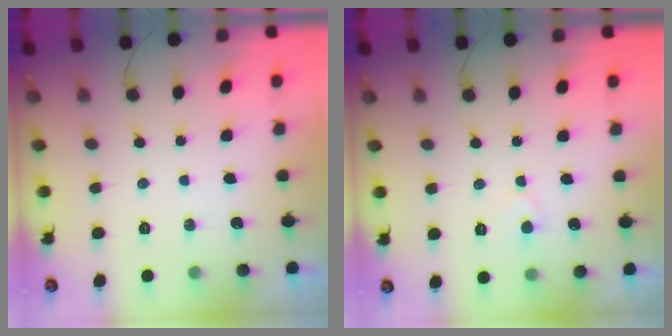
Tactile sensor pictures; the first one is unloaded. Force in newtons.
{"total": 4.8, "press": 4.8, "slide": 0.4}